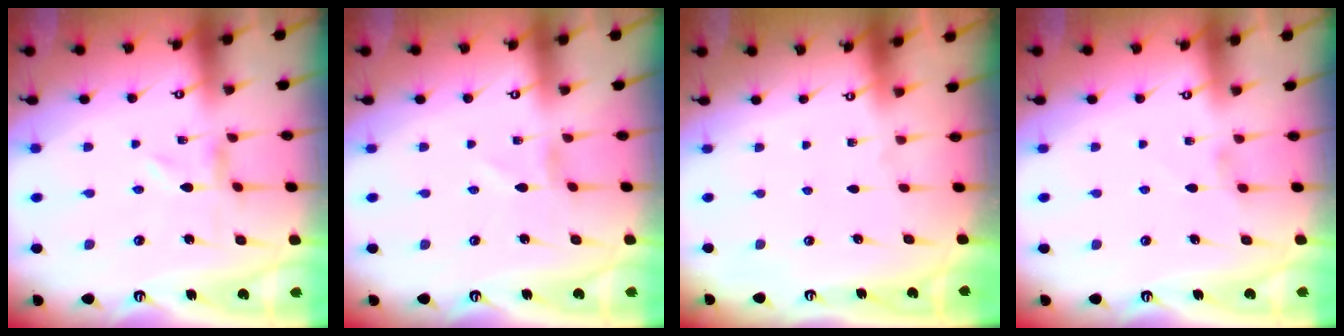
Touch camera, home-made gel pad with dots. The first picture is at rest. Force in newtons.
{"total": 0.0}
{"total": 0.0}
{"total": 2.7, "press": 2.7, "slide": 0.3}